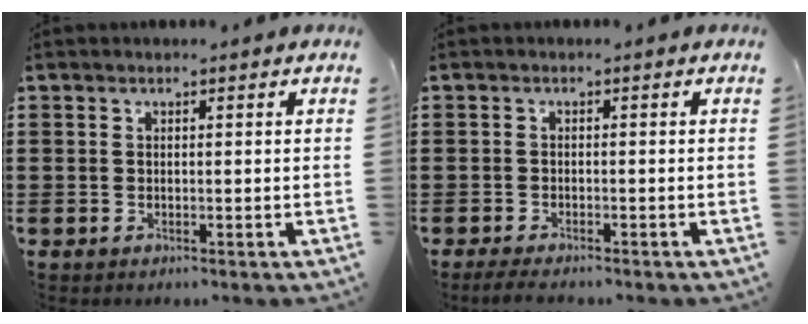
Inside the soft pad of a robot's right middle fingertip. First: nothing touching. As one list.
[{"total": 1.5, "force": [-1.4, 0.1, 0.6], "torque": [-0.012, -0.001, -0.026]}]